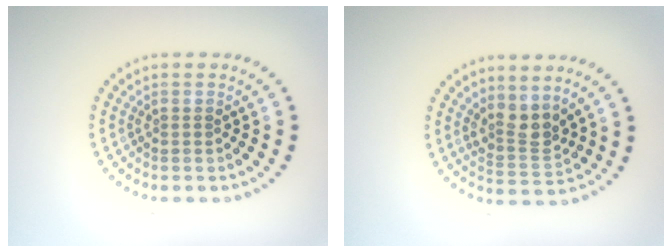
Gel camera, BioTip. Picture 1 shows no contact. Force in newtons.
{"total": 2.7, "press": 2.1, "slide": 1.7}